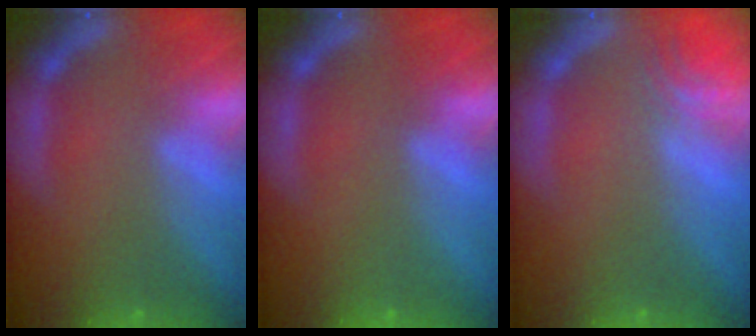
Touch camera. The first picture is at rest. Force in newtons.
{"total": 0.0}
{"total": 2.5}